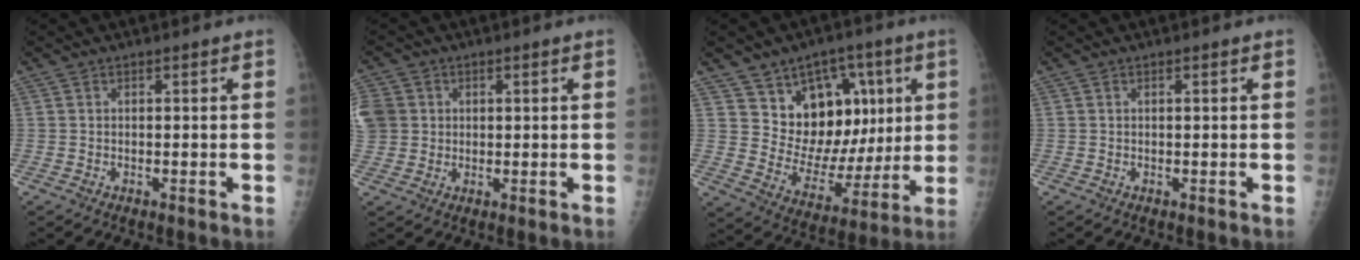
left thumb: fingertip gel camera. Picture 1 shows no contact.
{"total": 10.1, "force": [2.1, 9.1, 3.9], "torque": [-0.103, 0.020, 0.047]}
{"total": 16.7, "force": [6.3, 11.6, 10.2], "torque": [-0.093, -0.024, 0.116]}
{"total": 0.0}